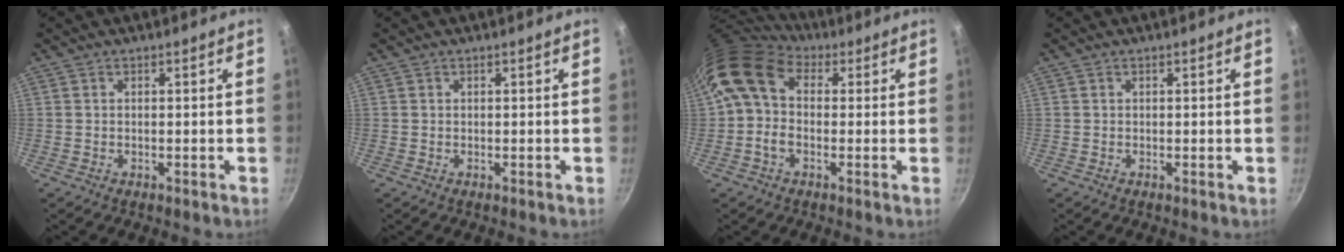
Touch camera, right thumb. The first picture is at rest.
{"total": 0.0}
{"total": 11.0, "force": [1.5, 7.7, 7.6], "torque": [-0.133, 0.017, 0.009]}
{"total": 0.0}